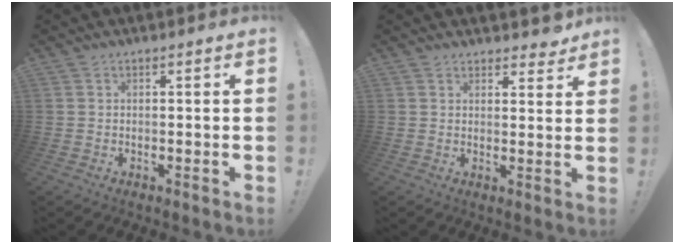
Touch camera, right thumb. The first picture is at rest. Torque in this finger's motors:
{"motor_torque": [-0.21, 0.21, -0.01, 0.06, -0.01]}